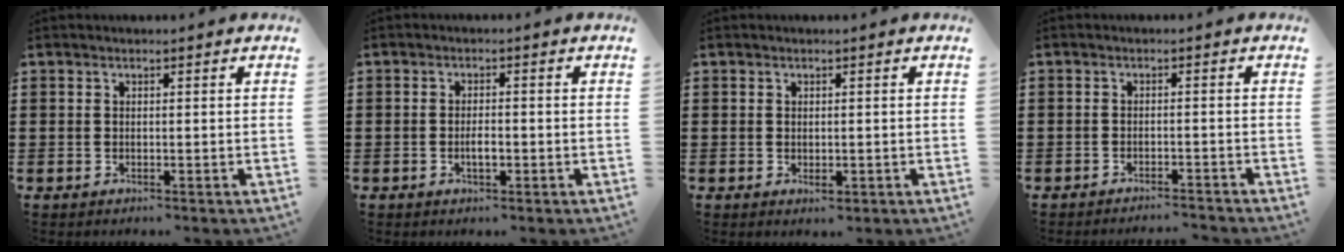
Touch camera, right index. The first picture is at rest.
{"total": 2.4, "force": [-0.7, 0.6, 2.2], "torque": [-0.042, -0.002, -0.011]}
{"total": 0.9, "force": [-0.1, 0.6, 0.8], "torque": [-0.015, 0.001, -0.001]}
{"total": 1.9, "force": [-1.9, -0.3, 0.3], "torque": [-0.007, 0.002, -0.039]}